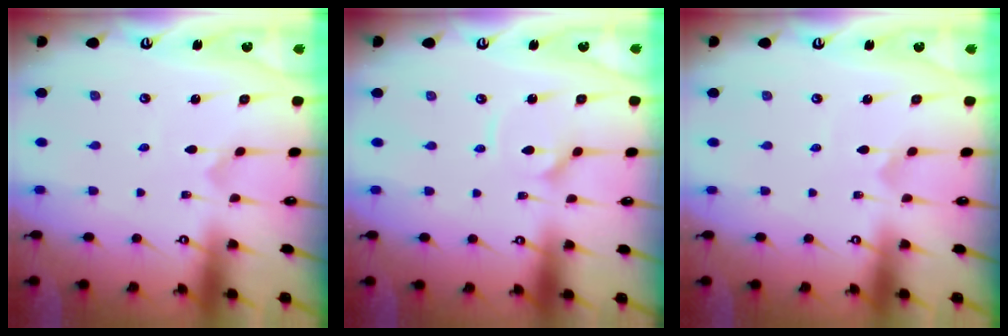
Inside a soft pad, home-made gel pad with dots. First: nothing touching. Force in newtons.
{"total": 4.0, "press": 4.0, "slide": 0.8}
{"total": 1.8, "press": 1.8, "slide": 0.2}